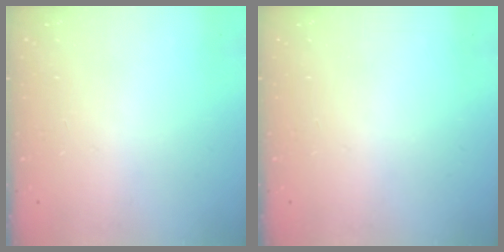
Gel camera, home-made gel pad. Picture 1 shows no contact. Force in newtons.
{"total": 0.0}